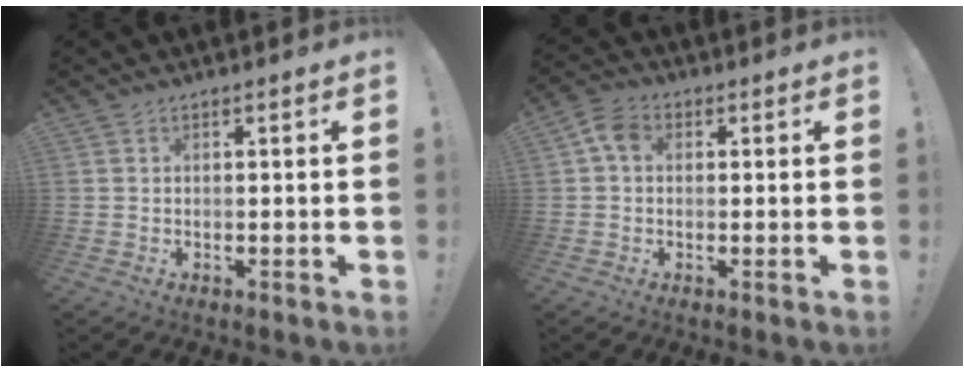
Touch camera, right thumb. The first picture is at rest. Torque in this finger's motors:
{"motor_torque": [0.91, 0.97, 0.19, -0.26, -0.04]}